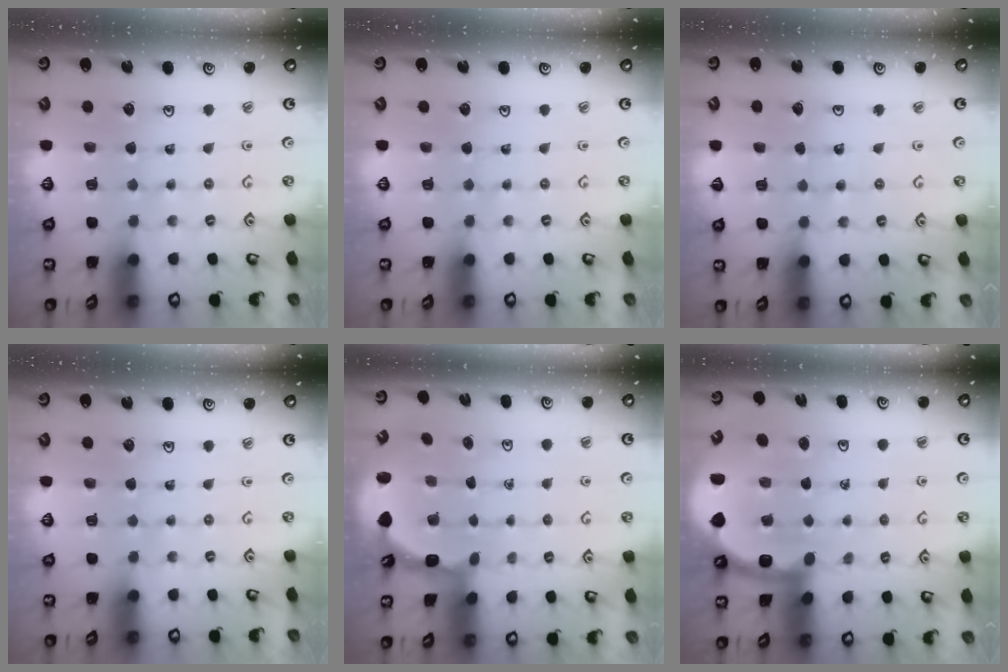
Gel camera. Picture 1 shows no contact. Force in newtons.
{"total": 0.0}
{"total": 4.1, "press": 4.1, "slide": 0.6}
{"total": 0.0}
{"total": 2.1, "press": 1.9, "slide": 0.9}
{"total": 8.0, "press": 7.5, "slide": 2.6}